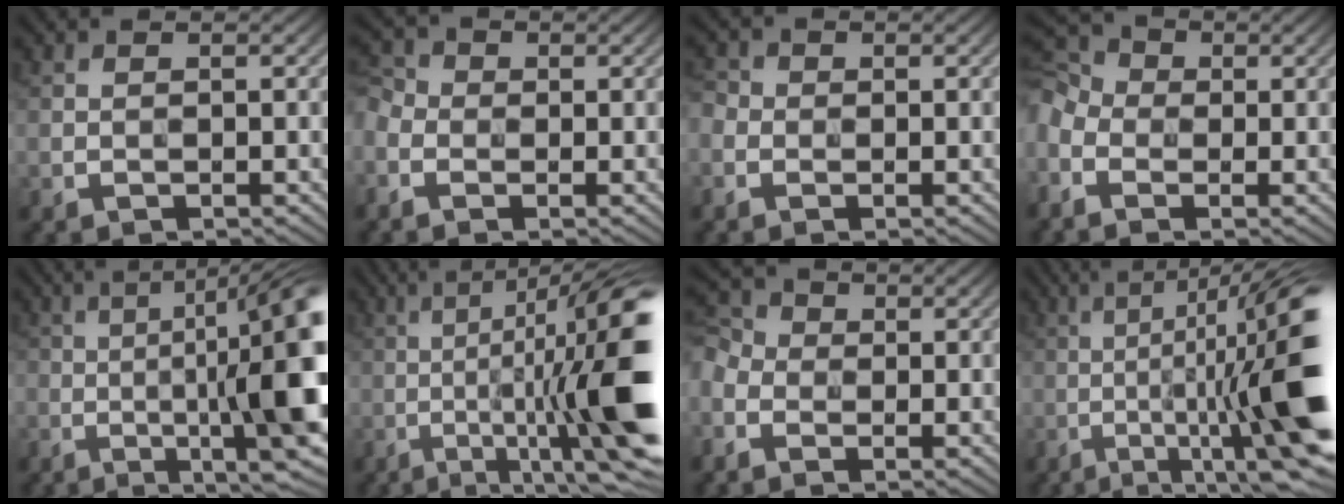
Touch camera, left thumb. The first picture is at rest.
{"total": 4.0, "force": [-1.3, 3.1, 2.1], "torque": [-0.067, 0.000, -0.034]}
{"total": 2.2, "force": [-0.7, 1.9, 0.9], "torque": [-0.028, 0.002, -0.018]}
{"total": 7.8, "force": [-1.7, 6.0, 4.8], "torque": [-0.153, 0.000, -0.040]}
{"total": 17.3, "force": [-1.8, 4.1, 16.7], "torque": [-0.204, 0.005, -0.016]}
{"total": 18.1, "force": [-3.2, 4.1, 17.3], "torque": [-0.247, 0.007, -0.037]}
{"total": 5.0, "force": [-1.4, 4.0, 2.7], "torque": [-0.088, 0.001, -0.038]}
{"total": 18.6, "force": [-3.3, 4.3, 17.8], "torque": [-0.241, 0.007, -0.041]}